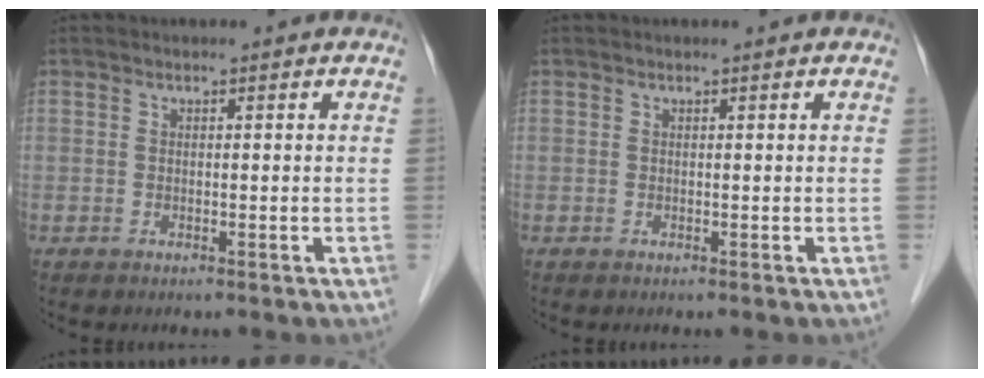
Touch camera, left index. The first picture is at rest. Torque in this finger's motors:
{"motor_torque": [0.09, 0.00, -0.03, -0.01]}